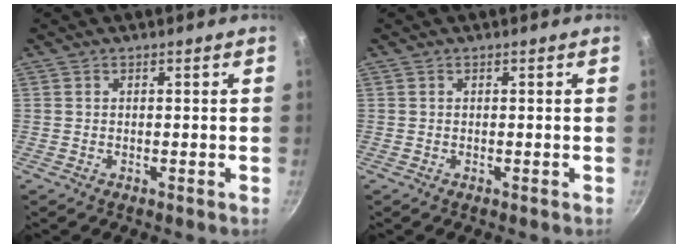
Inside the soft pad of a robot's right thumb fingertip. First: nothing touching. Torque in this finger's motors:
{"motor_torque": [-0.80, -0.18, 0.00, 0.00, 0.00]}